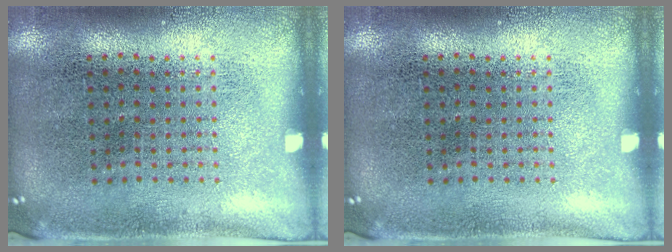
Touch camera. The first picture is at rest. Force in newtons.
{"total": 0.0}